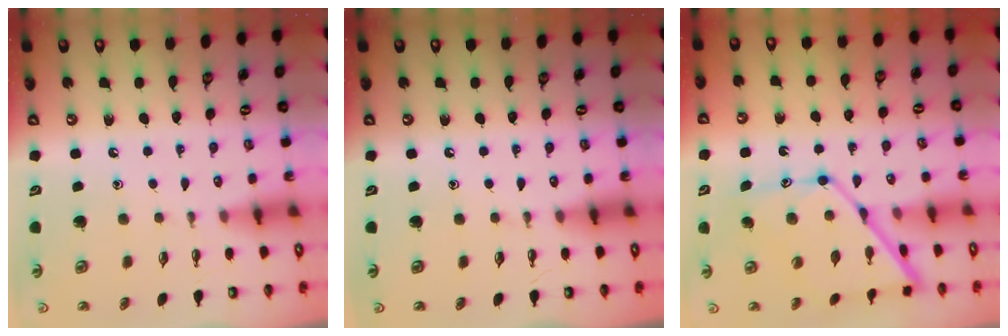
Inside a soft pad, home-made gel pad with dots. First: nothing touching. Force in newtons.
{"total": 0.0}
{"total": 14.4, "press": 14.3, "slide": 1.1}